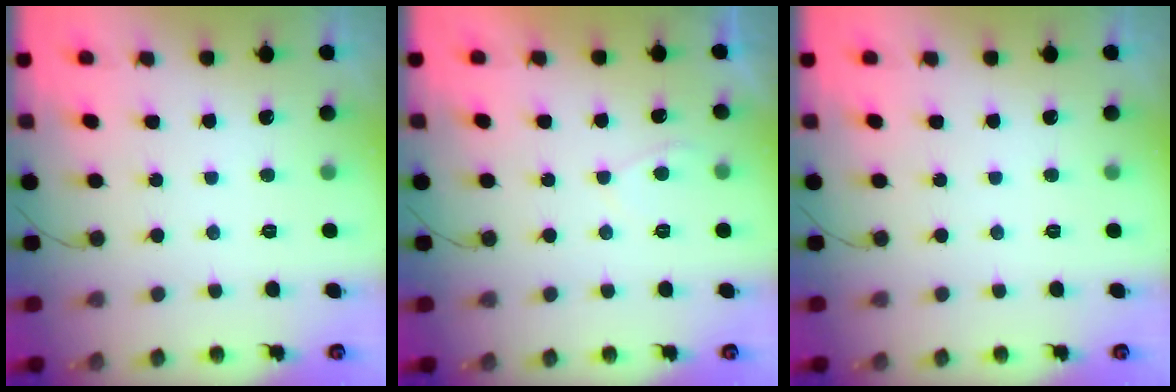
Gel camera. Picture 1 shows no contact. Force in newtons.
{"total": 1.2, "press": 1.0, "slide": 0.6}
{"total": 0.0}